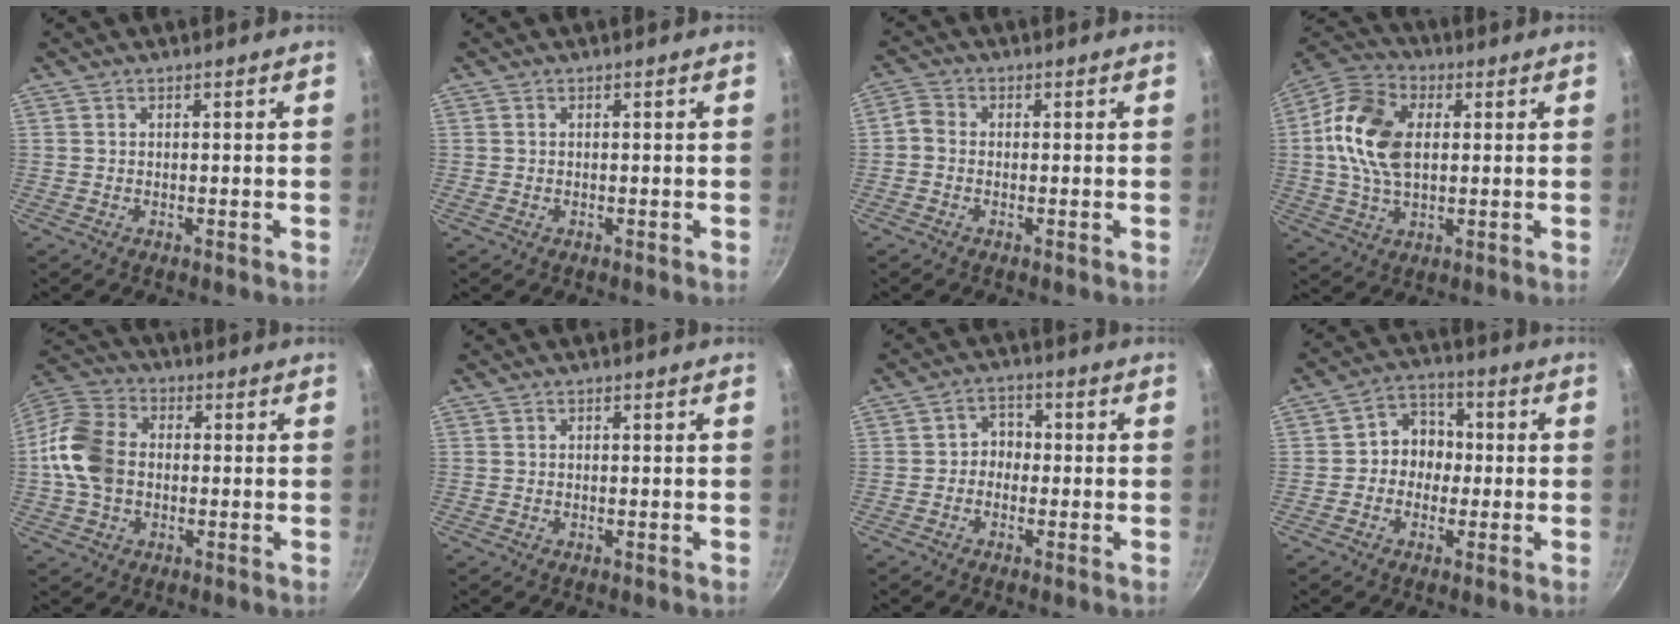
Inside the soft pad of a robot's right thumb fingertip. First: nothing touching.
{"total": 0.0}
{"total": 2.5, "force": [-0.8, 2.0, 1.2], "torque": [-0.026, 0.011, -0.029]}
{"total": 3.8, "force": [-1.4, 3.1, 1.6], "torque": [-0.022, 0.027, -0.046]}
{"total": 12.3, "force": [-0.6, 9.1, 8.3], "torque": [-0.144, 0.023, -0.030]}
{"total": 0.0}
{"total": 3.4, "force": [-0.9, 3.0, 1.5], "torque": [0.003, 0.017, -0.025]}
{"total": 7.0, "force": [-0.6, 6.2, 3.2], "torque": [-0.004, 0.020, -0.024]}